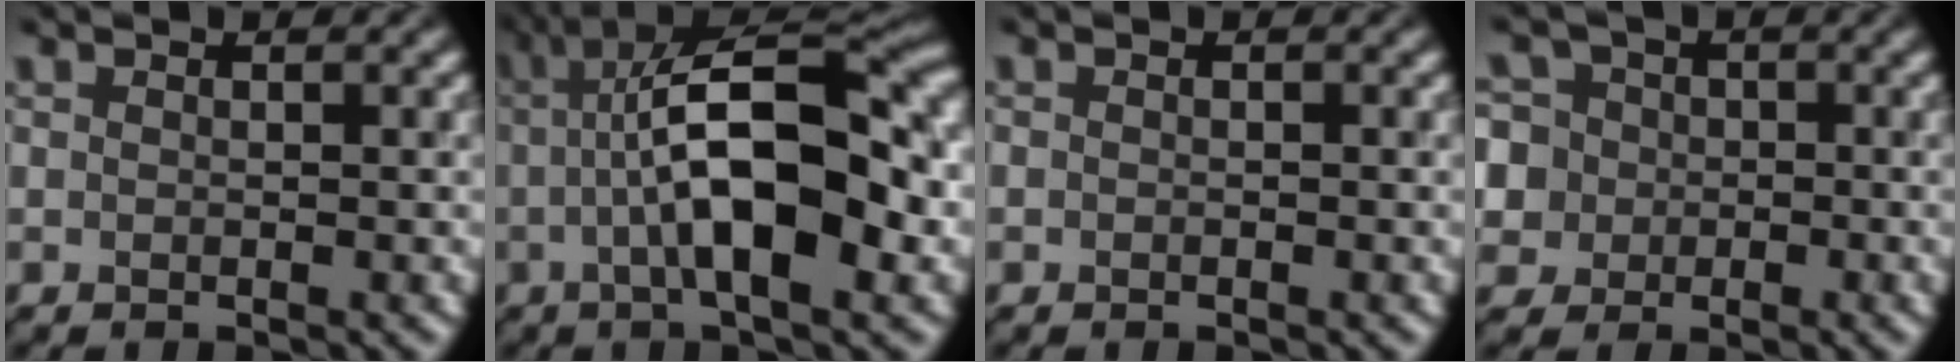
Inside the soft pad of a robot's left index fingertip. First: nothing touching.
{"total": 12.2, "force": [-0.3, 4.0, 11.5], "torque": [-0.176, 0.024, -0.015]}
{"total": 0.0}
{"total": 7.9, "force": [0.6, 7.4, 2.7], "torque": [-0.060, 0.034, -0.028]}